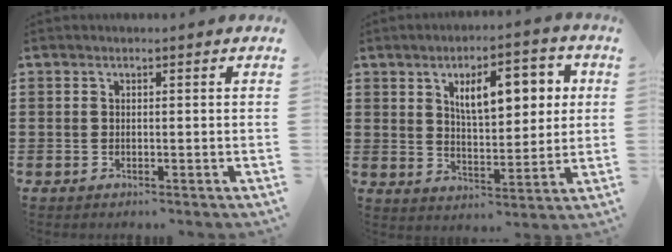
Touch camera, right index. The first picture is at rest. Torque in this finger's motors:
{"motor_torque": [1.81, 0.33, 0.74, 0.11]}